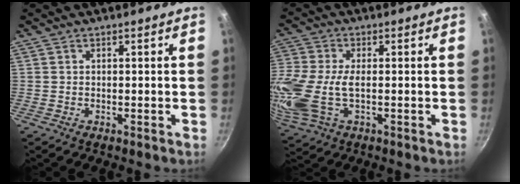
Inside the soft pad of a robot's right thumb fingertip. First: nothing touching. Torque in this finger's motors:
{"motor_torque": [1.71, 3.30, 2.02, -0.76, 0.29]}